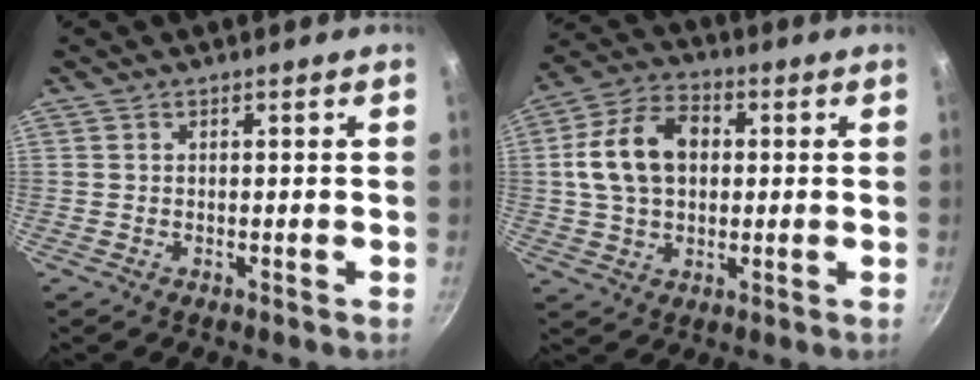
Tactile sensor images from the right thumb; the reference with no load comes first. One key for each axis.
{"total": 13.5, "fx": 1.7, "fy": 9.5, "fz": 9.4, "tx": -0.152, "ty": 0.020, "tz": 0.020}